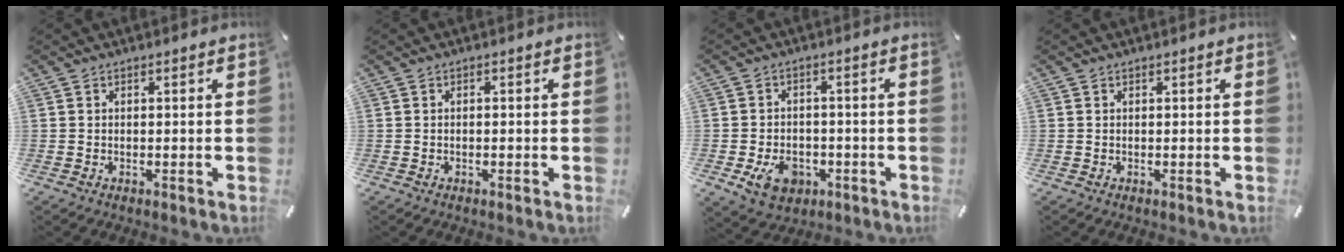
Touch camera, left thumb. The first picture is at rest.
{"total": 0.7, "force": [-0.4, 0.2, 0.5], "torque": [-0.010, -0.002, -0.006]}
{"total": 8.1, "force": [-2.7, 6.2, 4.5], "torque": [-0.085, 0.009, -0.050]}
{"total": 0.0}